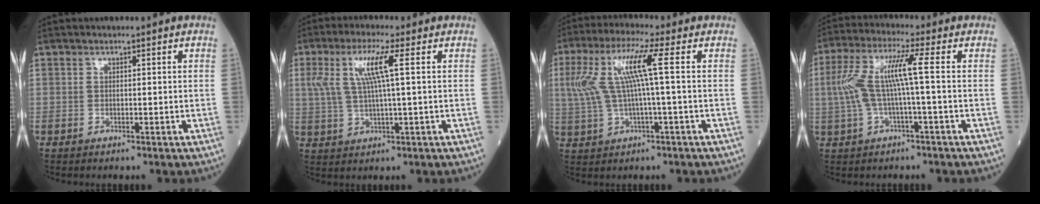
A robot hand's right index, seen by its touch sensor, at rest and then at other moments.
{"total": 7.3, "force": [2.1, 0.2, 7.0], "torque": [-0.155, 0.014, 0.045]}
{"total": 9.4, "force": [1.5, 0.2, 9.3], "torque": [-0.211, 0.026, 0.033]}
{"total": 8.2, "force": [0.0, 0.1, 8.2], "torque": [-0.179, 0.028, -0.001]}